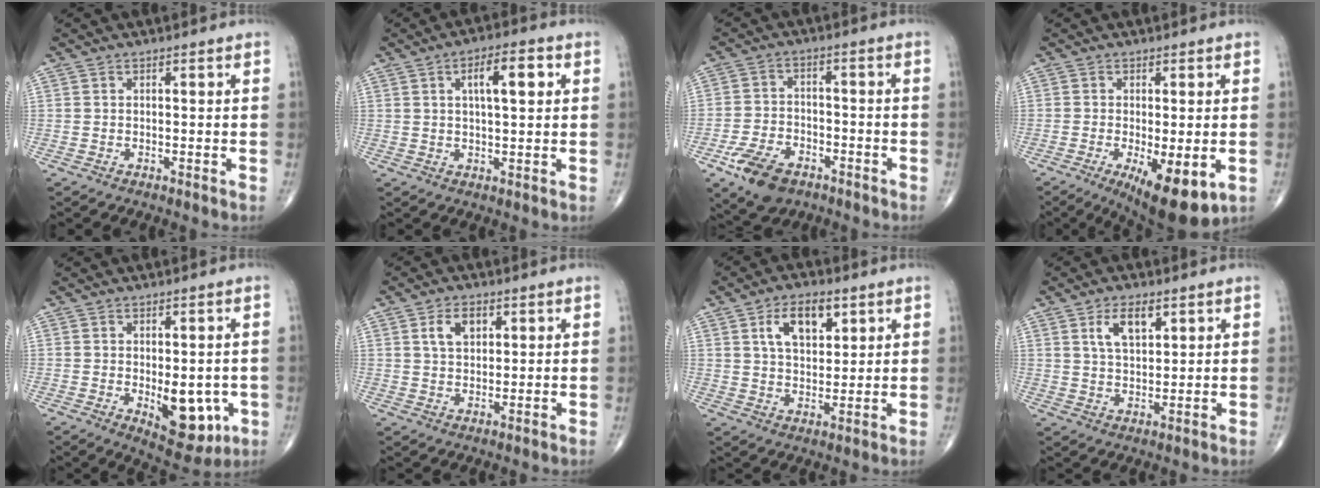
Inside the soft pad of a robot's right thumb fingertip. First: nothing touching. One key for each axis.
{"total": 7.5, "fx": 2.3, "fy": 2.5, "fz": 6.6, "tx": -0.094, "ty": 0.003, "tz": 0.033}
{"total": 9.9, "fx": -5.6, "fy": 5.9, "fz": 5.7, "tx": -0.095, "ty": 0.020, "tz": -0.096}
{"total": 11.2, "fx": -3.8, "fy": 3.8, "fz": 9.8, "tx": -0.145, "ty": -0.020, "tz": -0.049}
{"total": 10.2, "fx": -2.1, "fy": 5.3, "fz": 8.4, "tx": -0.080, "ty": -0.013, "tz": -0.017}
{"total": 5.0, "fx": 2.0, "fy": 3.1, "fz": 3.4, "tx": -0.048, "ty": -0.006, "tz": 0.036}
{"total": 9.1, "fx": 4.0, "fy": 5.0, "fz": 6.5, "tx": -0.087, "ty": -0.013, "tz": 0.069}
{"total": 6.2, "fx": 3.0, "fy": 3.0, "fz": 4.6, "tx": -0.072, "ty": -0.014, "tz": 0.056}